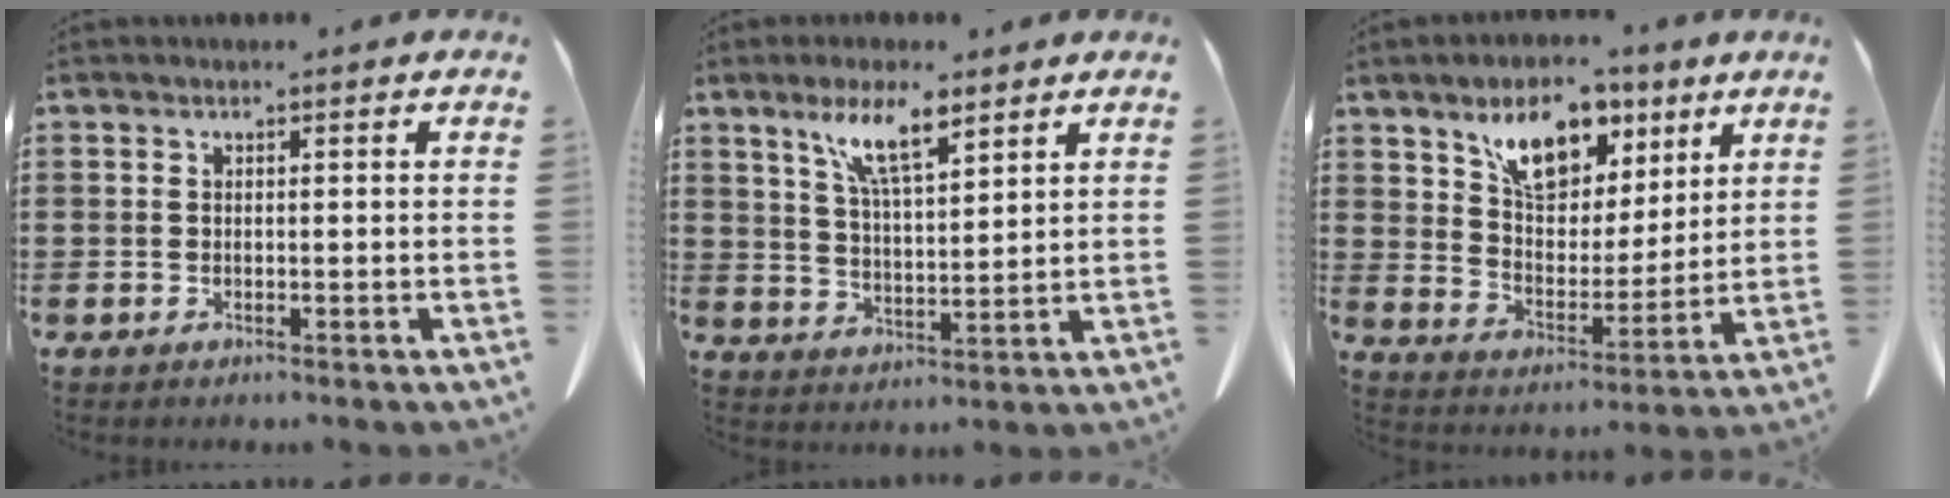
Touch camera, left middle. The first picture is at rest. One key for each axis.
{"total": 8.3, "fx": 5.5, "fy": 1.9, "fz": 5.9, "tx": -0.121, "ty": -0.006, "tz": 0.094}
{"total": 10.1, "fx": 6.3, "fy": 5.8, "fz": 5.4, "tx": -0.102, "ty": -0.010, "tz": 0.110}